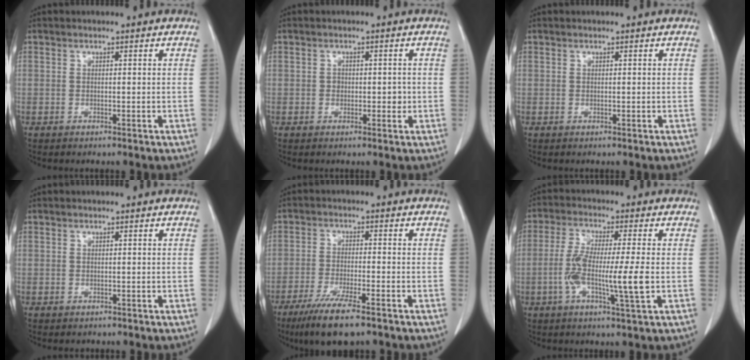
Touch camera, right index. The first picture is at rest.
{"total": 1.9, "force": [-0.2, 1.5, 1.3], "torque": [-0.014, 0.003, -0.001]}
{"total": 0.0}
{"total": 0.6, "force": [-0.2, 0.6, 0.0], "torque": [0.001, 0.006, -0.005]}
{"total": 9.1, "force": [-6.3, 0.9, 6.5], "torque": [-0.115, -0.023, -0.103]}
{"total": 9.5, "force": [-1.7, 0.2, 9.4], "torque": [-0.178, -0.009, -0.038]}